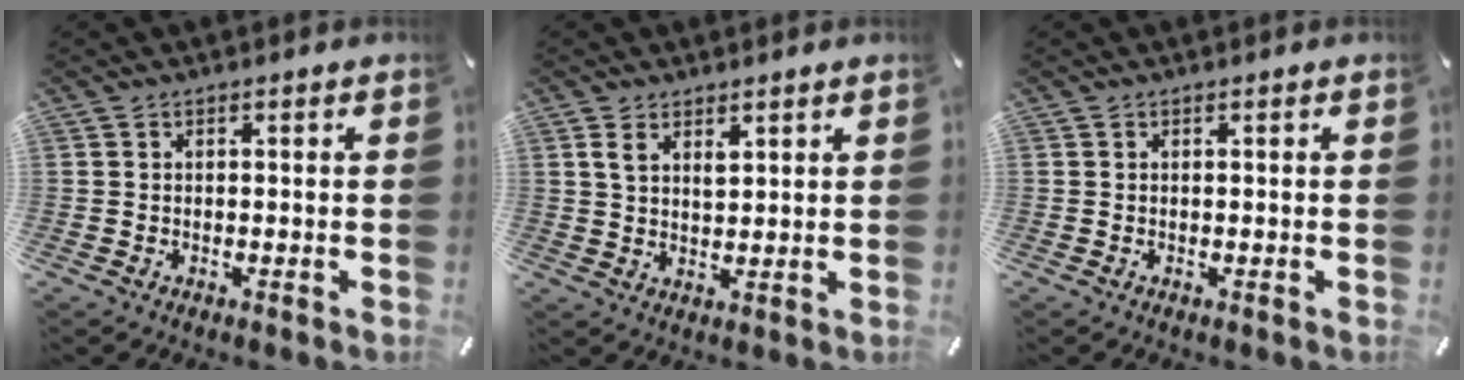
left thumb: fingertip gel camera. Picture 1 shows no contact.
{"total": 4.3, "force": [2.4, 2.4, 2.6], "torque": [-0.041, -0.005, 0.040]}
{"total": 0.0}